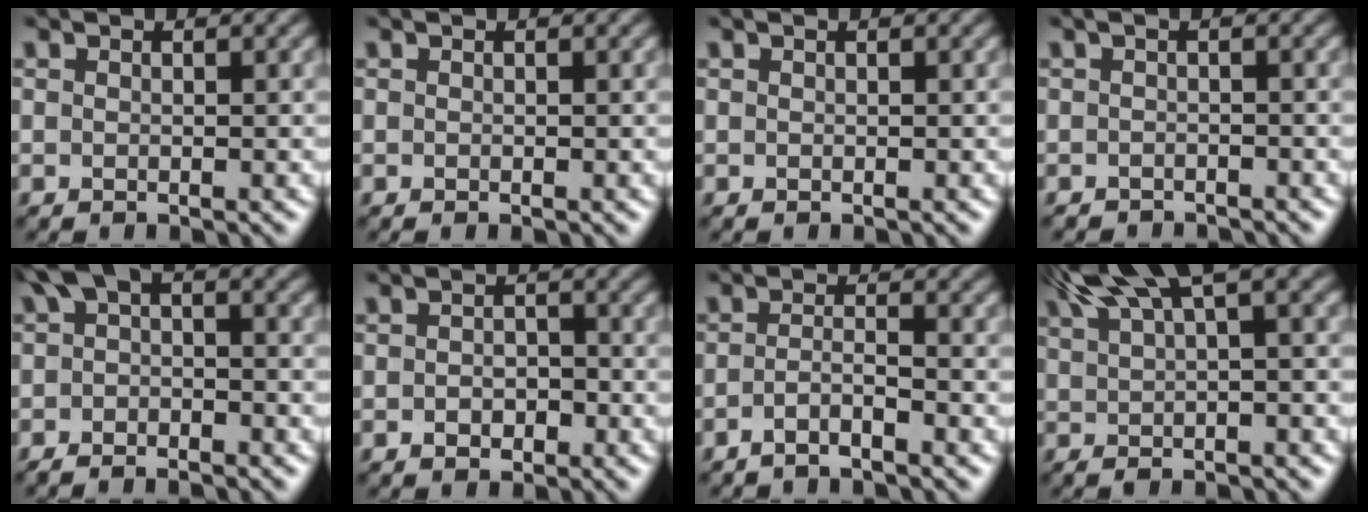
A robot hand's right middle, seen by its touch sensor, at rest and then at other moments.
{"total": 0.0}
{"total": 0.0}
{"total": 2.2, "force": [-2.1, 0.3, 0.4], "torque": [-0.011, -0.011, -0.036]}
{"total": 4.4, "force": [-1.2, 2.1, 3.6], "torque": [-0.063, 0.008, -0.030]}
{"total": 1.6, "force": [-0.6, 1.2, 0.8], "torque": [-0.017, 0.001, -0.013]}
{"total": 1.6, "force": [-1.1, 0.3, 1.2], "torque": [-0.024, 0.005, -0.026]}
{"total": 7.8, "force": [3.9, 1.9, 6.5], "torque": [-0.110, 0.023, 0.070]}